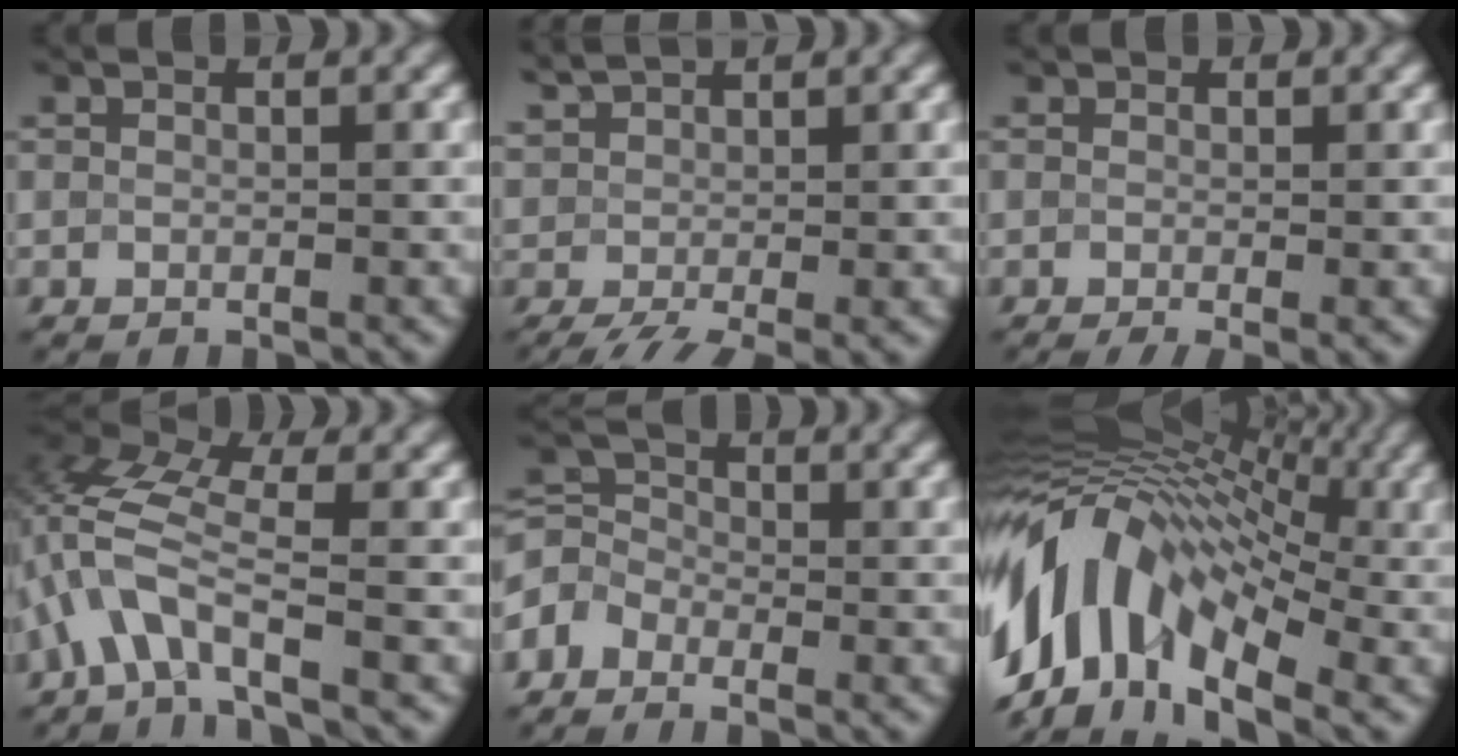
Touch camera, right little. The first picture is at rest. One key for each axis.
{"total": 3.7, "fx": 0.2, "fy": 2.1, "fz": 3.0, "tx": -0.085, "ty": 0.006, "tz": 0.007}
{"total": 1.3, "fx": -0.3, "fy": 0.6, "fz": 1.1, "tx": -0.019, "ty": -0.006, "tz": -0.005}
{"total": 5.8, "fx": -2.3, "fy": 1.7, "fz": 5.1, "tx": -0.125, "ty": 0.018, "tz": -0.057}
{"total": 2.8, "fx": -2.0, "fy": 1.7, "fz": 1.0, "tx": -0.031, "ty": 0.011, "tz": -0.052}
{"total": 14.2, "fx": -2.8, "fy": 8.6, "fz": 10.9, "tx": -0.218, "ty": 0.032, "tz": -0.068}